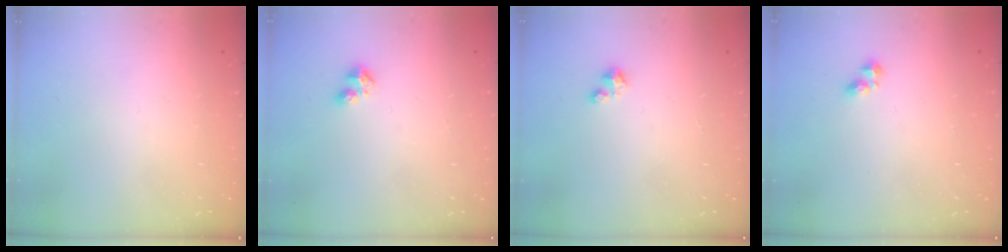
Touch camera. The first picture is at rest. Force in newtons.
{"total": 3.2, "press": 3.2, "slide": 0.3}
{"total": 0.9, "press": 0.9, "slide": 0.2}
{"total": 3.2, "press": 3.1, "slide": 0.4}